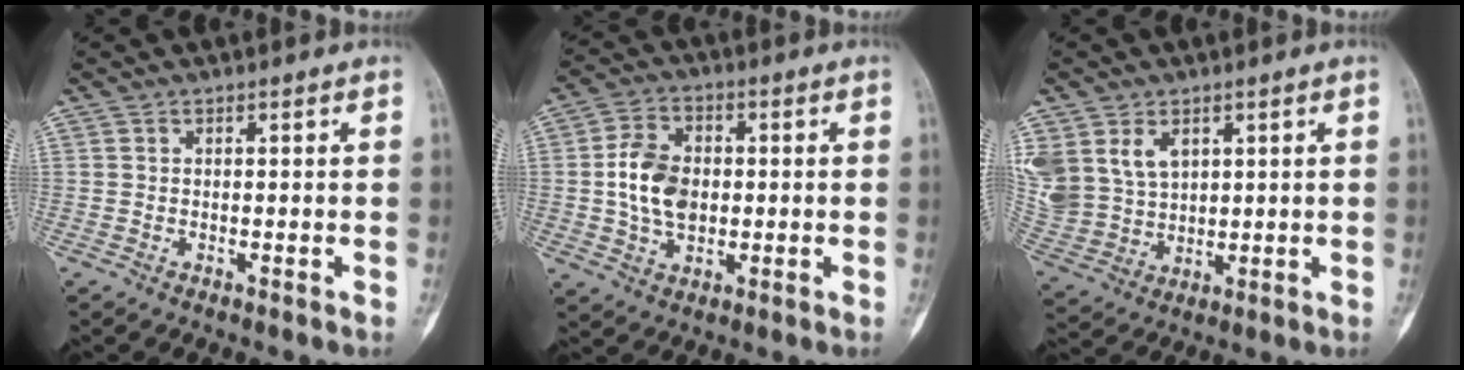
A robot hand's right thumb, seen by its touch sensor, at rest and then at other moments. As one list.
[{"total": 10.1, "force": [0.0, 7.0, 7.3], "torque": [-0.119, 0.007, -0.001]}, {"total": 14.4, "force": [5.4, 10.8, 7.9], "torque": [-0.182, 0.002, 0.130]}]